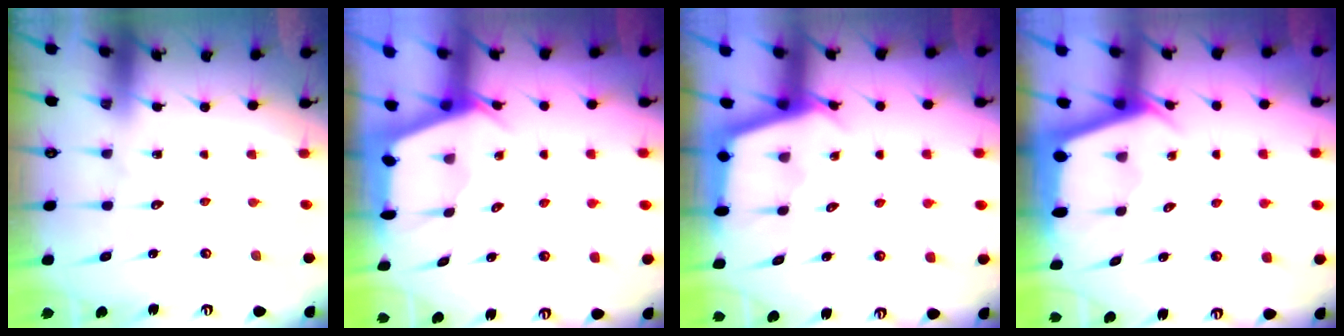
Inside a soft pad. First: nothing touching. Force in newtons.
{"total": 2.4, "press": 2.4, "slide": 0.3}
{"total": 2.9, "press": 2.9, "slide": 0.3}
{"total": 2.4, "press": 2.4, "slide": 0.2}